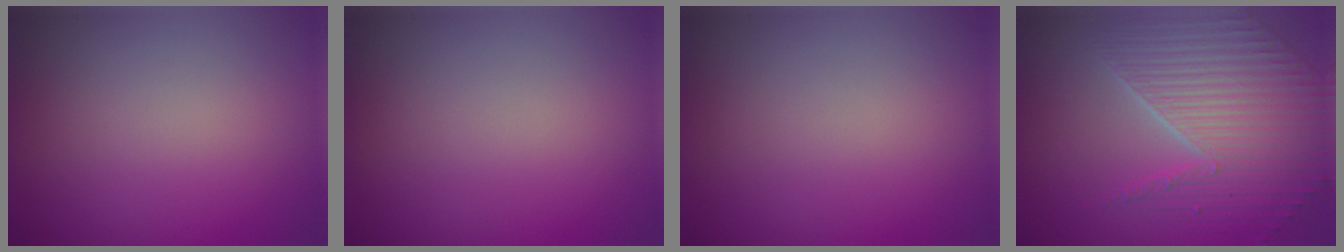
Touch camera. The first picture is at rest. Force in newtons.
{"total": 0.0}
{"total": 0.0}
{"total": 4.5, "press": 4.3, "slide": 1.3}